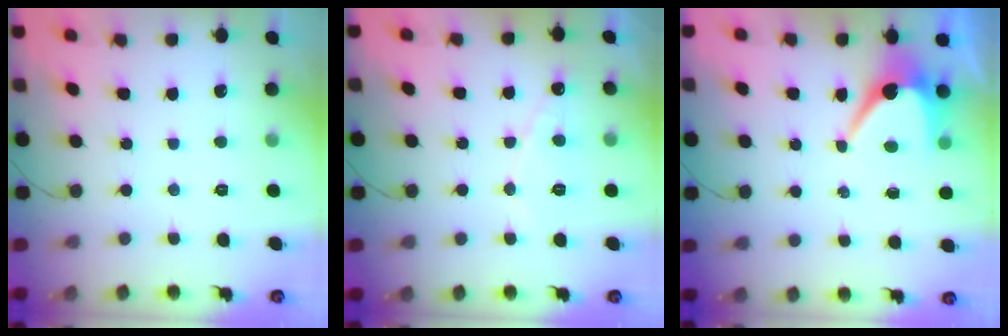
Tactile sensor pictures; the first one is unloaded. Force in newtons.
{"total": 7.4, "press": 7.4, "slide": 0.6}
{"total": 7.1, "press": 7.1, "slide": 0.6}